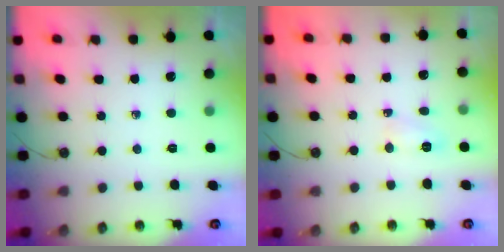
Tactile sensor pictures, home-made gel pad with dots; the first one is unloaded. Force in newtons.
{"total": 3.7, "press": 3.7, "slide": 0.7}